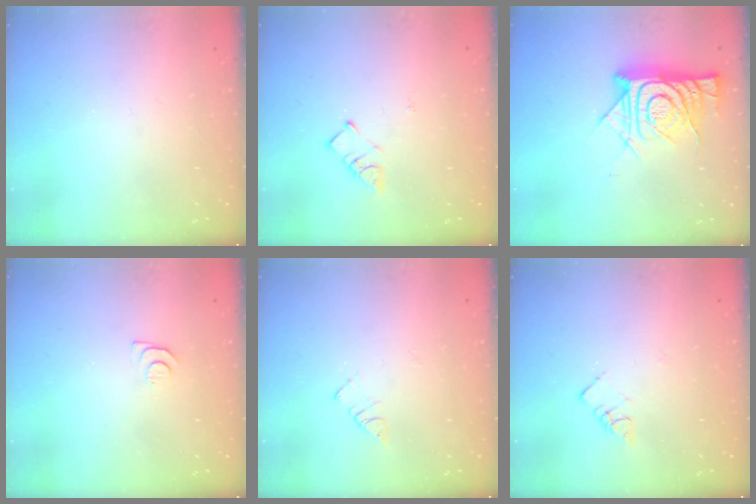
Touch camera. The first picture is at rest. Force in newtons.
{"total": 3.7, "press": 3.7, "slide": 0.4}
{"total": 14.5, "press": 14.4, "slide": 1.4}
{"total": 4.0, "press": 4.0, "slide": 0.6}
{"total": 4.0, "press": 4.0, "slide": 0.4}
{"total": 3.6, "press": 3.5, "slide": 0.4}